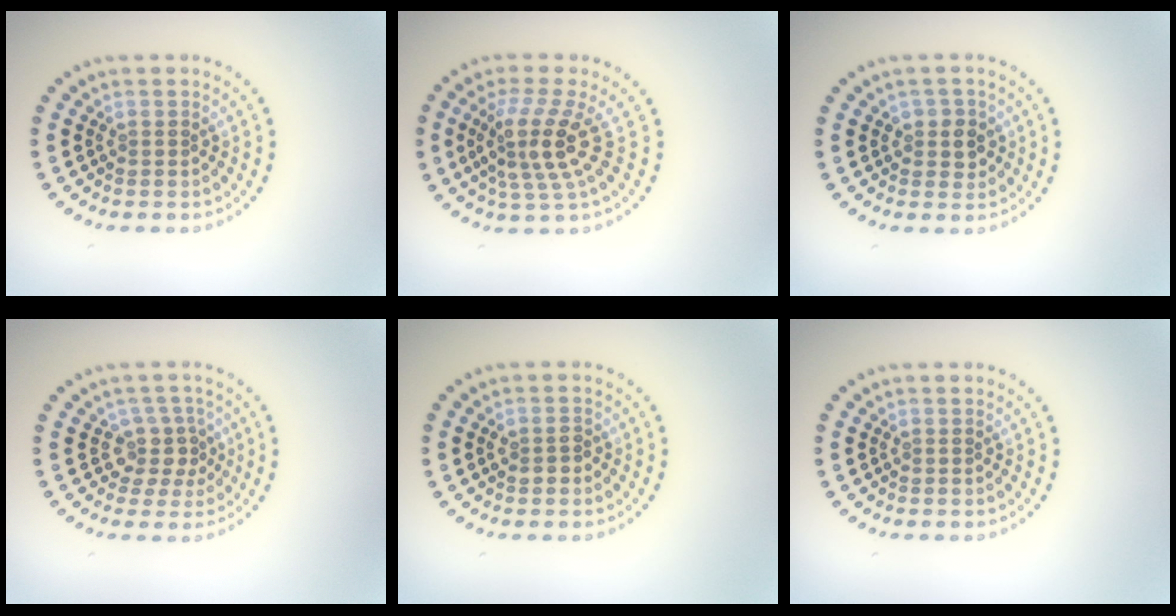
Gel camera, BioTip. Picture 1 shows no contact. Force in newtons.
{"total": 4.4, "press": 3.3, "slide": 2.9}
{"total": 2.0, "press": 1.8, "slide": 0.7}
{"total": 2.8, "press": 2.1, "slide": 1.8}
{"total": 1.4, "press": 1.4, "slide": 0.2}
{"total": 0.0}